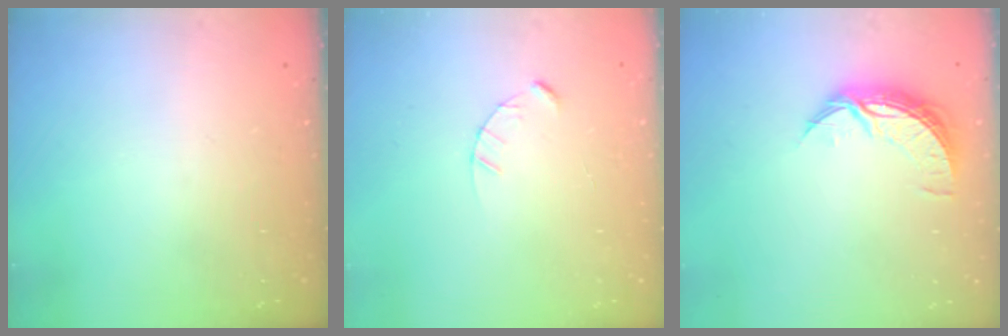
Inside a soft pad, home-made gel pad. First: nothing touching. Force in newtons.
{"total": 2.4, "press": 2.4, "slide": 0.3}
{"total": 8.2, "press": 8.2, "slide": 0.4}